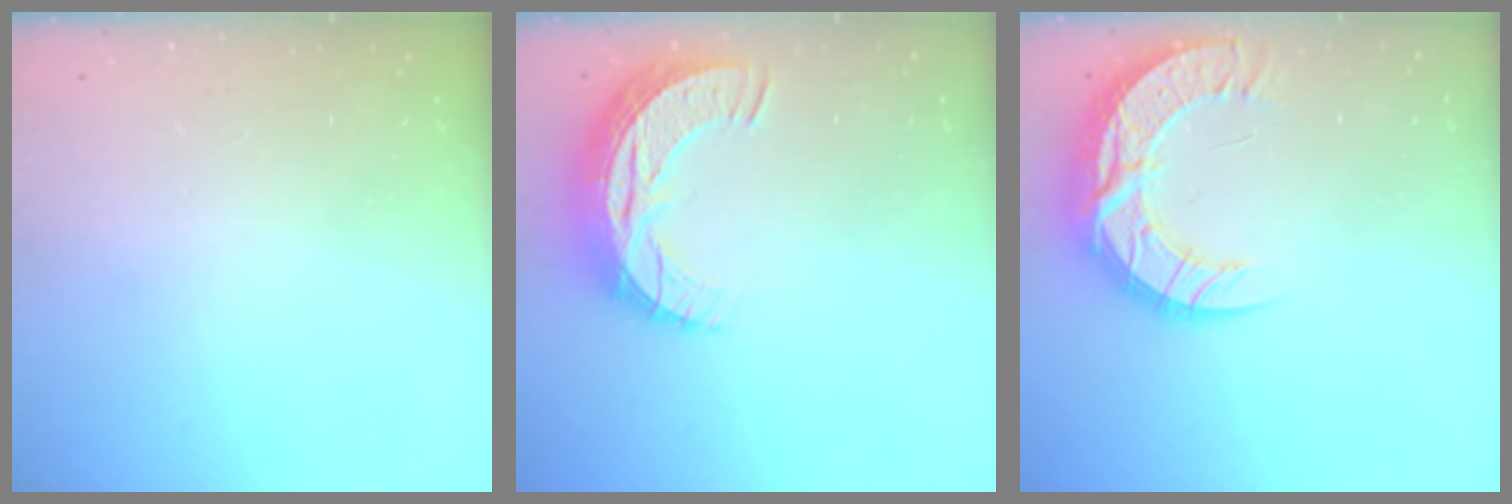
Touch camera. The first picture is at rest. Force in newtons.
{"total": 10.9, "press": 10.9, "slide": 0.7}
{"total": 16.1, "press": 16.1, "slide": 1.3}